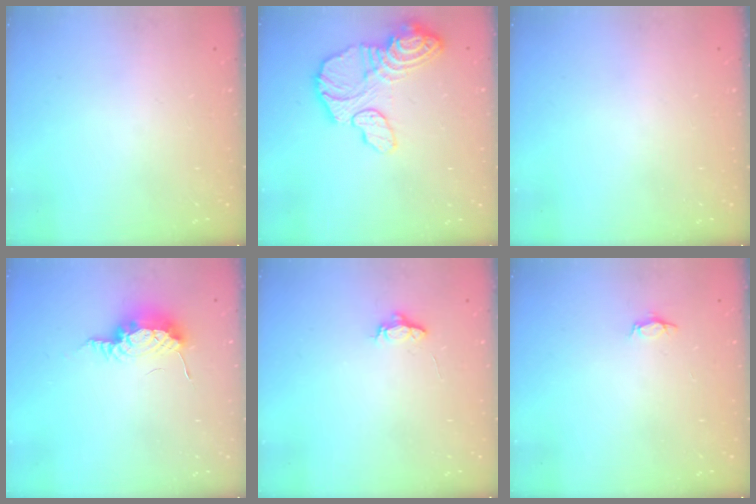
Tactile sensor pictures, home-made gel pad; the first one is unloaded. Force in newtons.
{"total": 17.3, "press": 17.2, "slide": 1.6}
{"total": 0.0}
{"total": 8.4, "press": 8.1, "slide": 2.3}
{"total": 4.7, "press": 4.7, "slide": 0.4}
{"total": 2.8, "press": 2.8, "slide": 0.3}